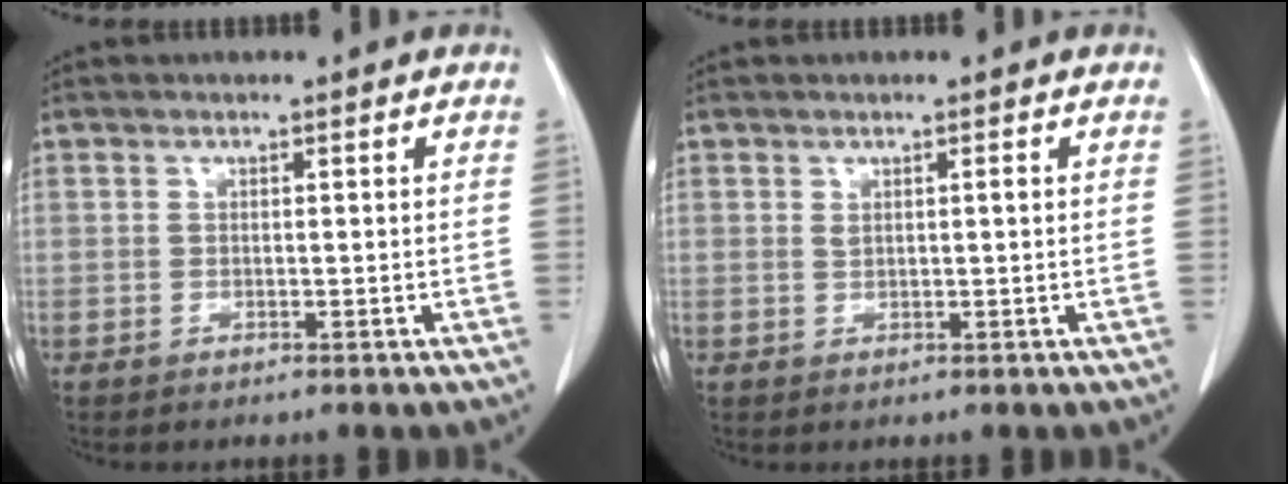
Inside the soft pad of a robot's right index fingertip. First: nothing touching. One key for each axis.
{"total": 1.0, "fx": 0.4, "fy": 0.2, "fz": 0.9, "tx": -0.019, "ty": 0.003, "tz": 0.009}